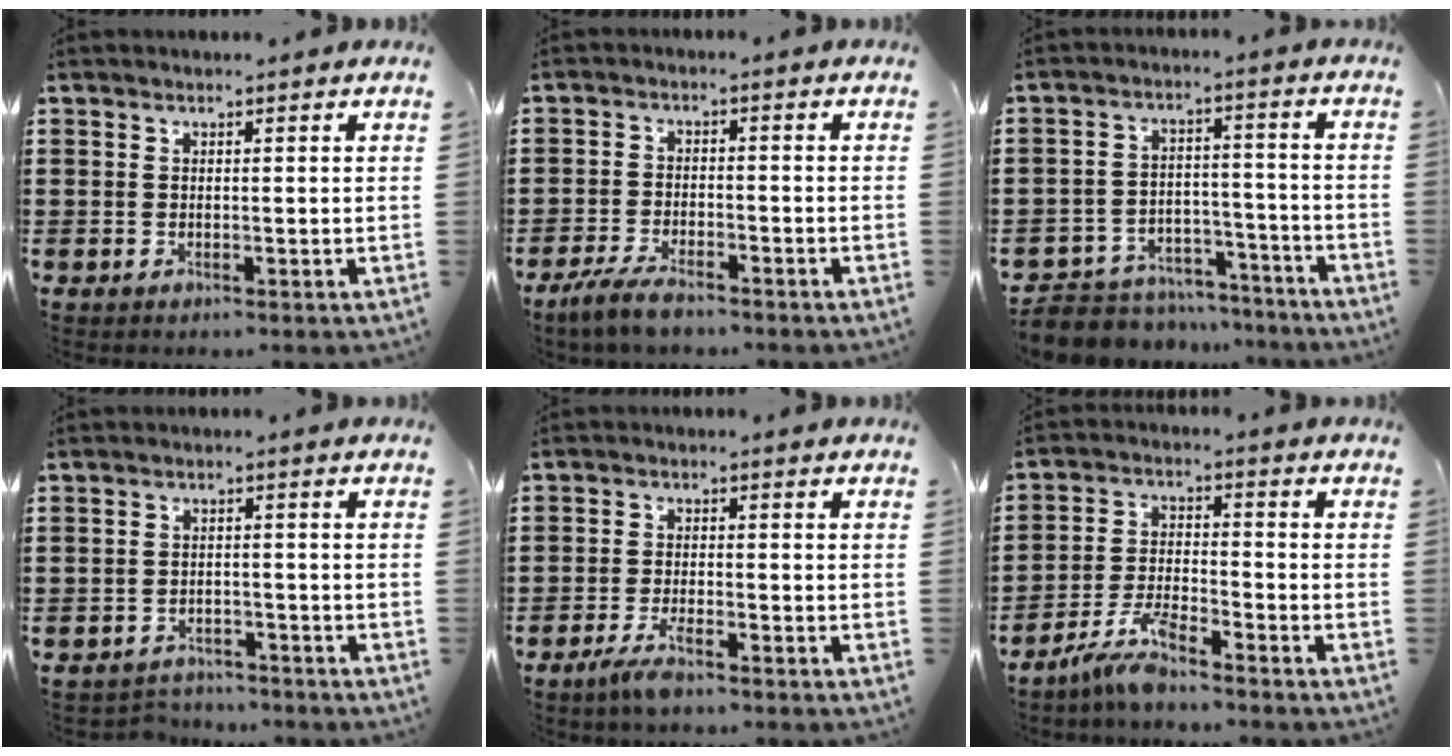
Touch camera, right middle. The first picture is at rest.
{"total": 4.3, "force": [-3.6, 1.2, 2.1], "torque": [-0.056, -0.003, -0.076]}
{"total": 6.7, "force": [-6.4, 1.8, 0.4], "torque": [-0.009, 0.021, -0.129]}
{"total": 2.7, "force": [-2.6, 0.5, -0.4], "torque": [-0.002, -0.001, -0.061]}
{"total": 3.5, "force": [-2.6, 0.6, 2.2], "torque": [-0.049, -0.002, -0.052]}
{"total": 6.2, "force": [-5.3, 0.9, 3.0], "torque": [-0.068, -0.003, -0.104]}